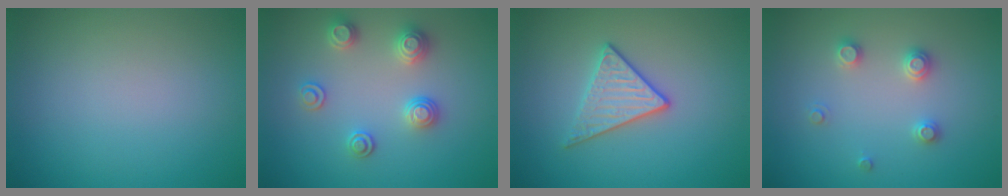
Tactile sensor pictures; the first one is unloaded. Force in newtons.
{"total": 2.9, "press": 2.9, "slide": 0.2}
{"total": 2.8, "press": 2.6, "slide": 1.0}
{"total": 2.0, "press": 2.0, "slide": 0.2}